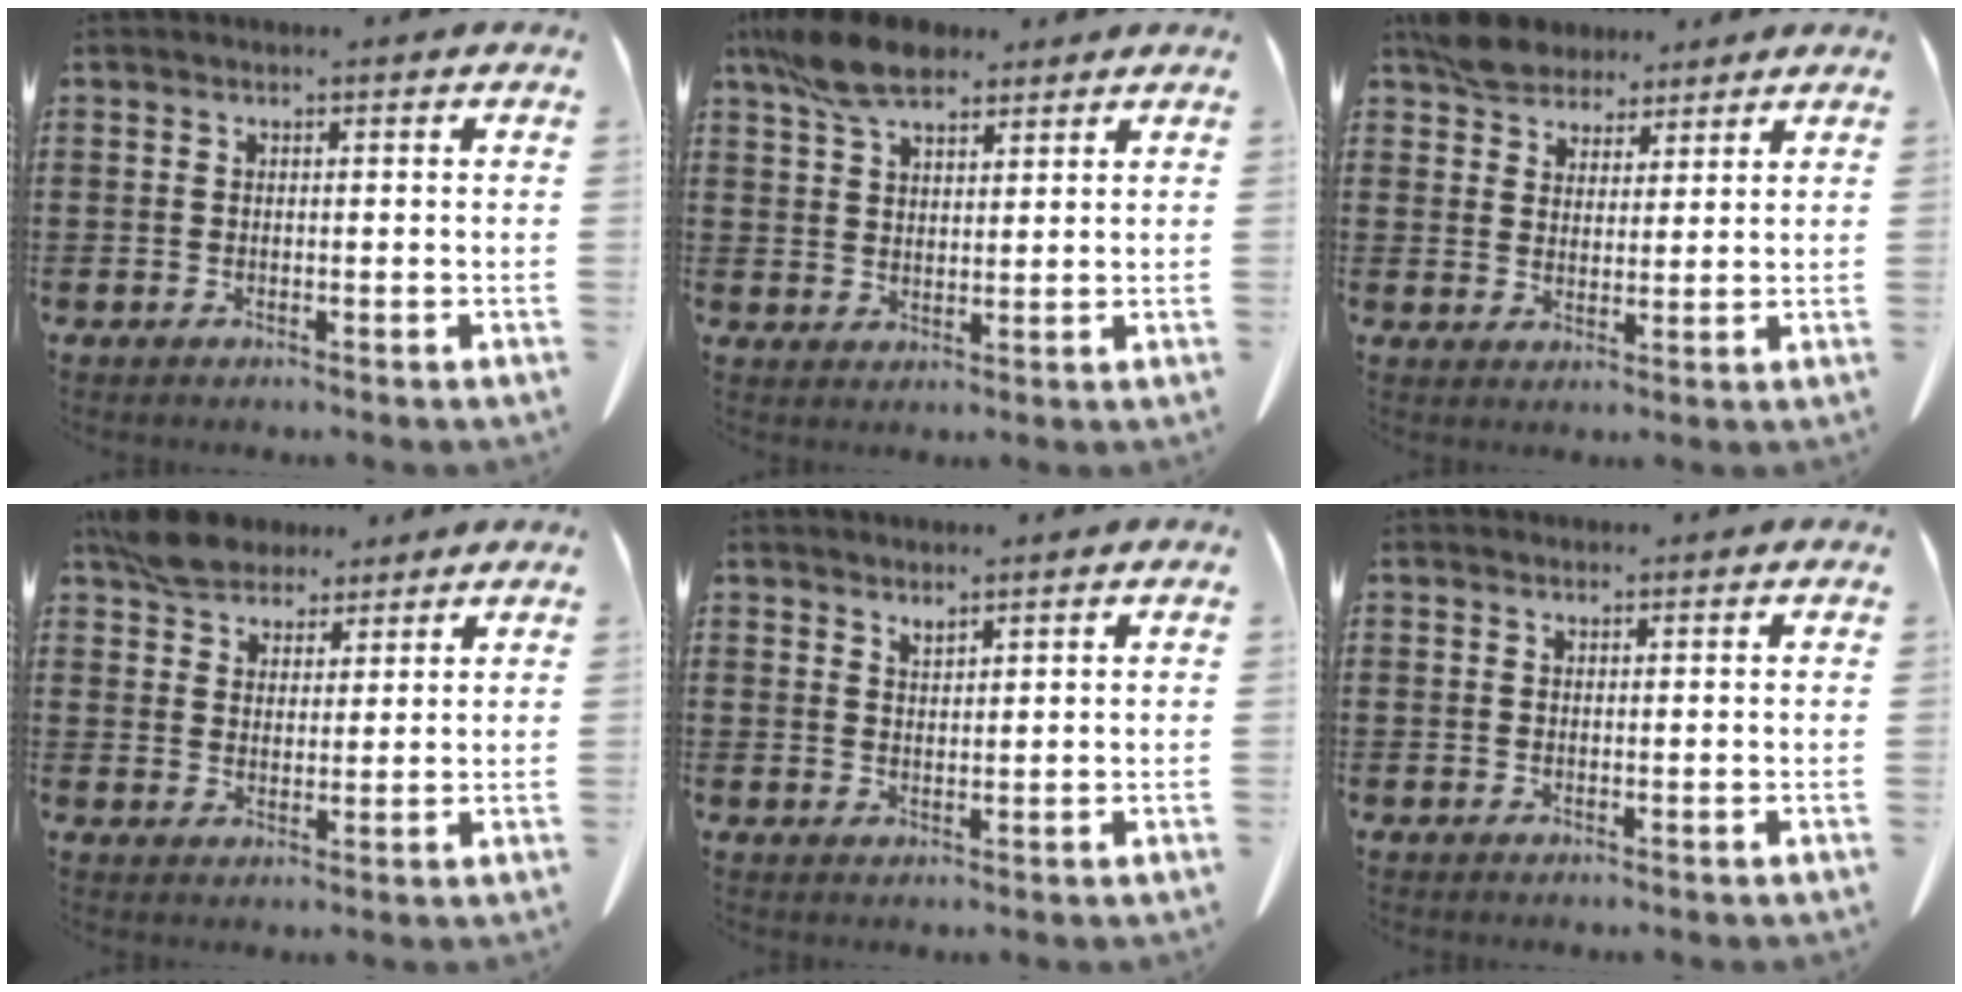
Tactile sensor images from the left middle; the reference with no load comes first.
{"total": 8.6, "force": [6.3, 3.4, 4.6], "torque": [-0.109, -0.004, 0.121]}
{"total": 5.5, "force": [4.8, 2.5, 1.0], "torque": [-0.040, -0.001, 0.094]}
{"total": 6.3, "force": [5.5, 2.7, 1.6], "torque": [-0.051, -0.003, 0.107]}
{"total": 1.8, "force": [1.8, 0.0, 0.2], "torque": [-0.007, -0.001, 0.035]}
{"total": 0.6, "force": [0.6, 0.1, 0.0], "torque": [-0.002, -0.001, 0.012]}